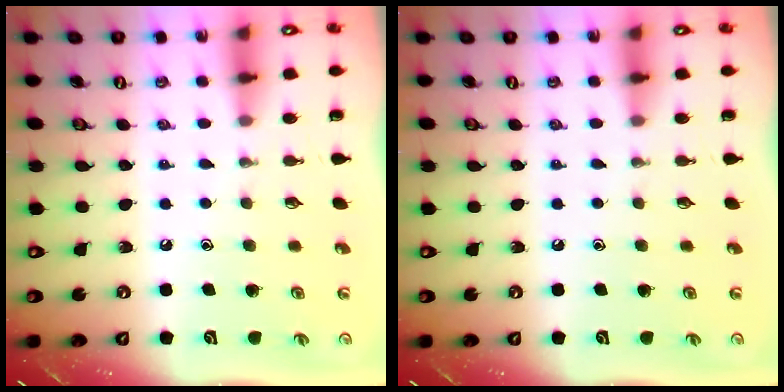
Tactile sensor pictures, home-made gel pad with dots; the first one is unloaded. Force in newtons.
{"total": 0.0}